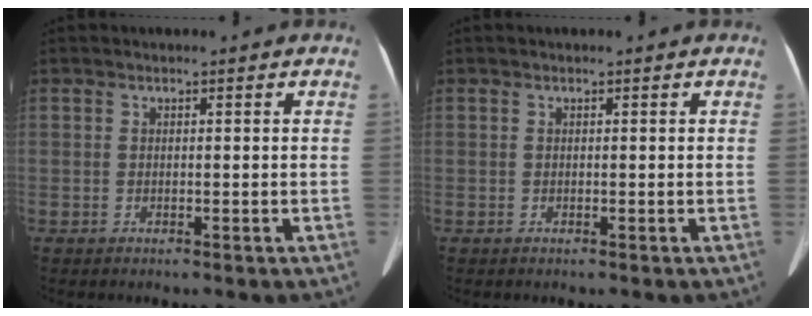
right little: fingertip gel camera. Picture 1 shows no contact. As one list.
[{"total": 0.0}]